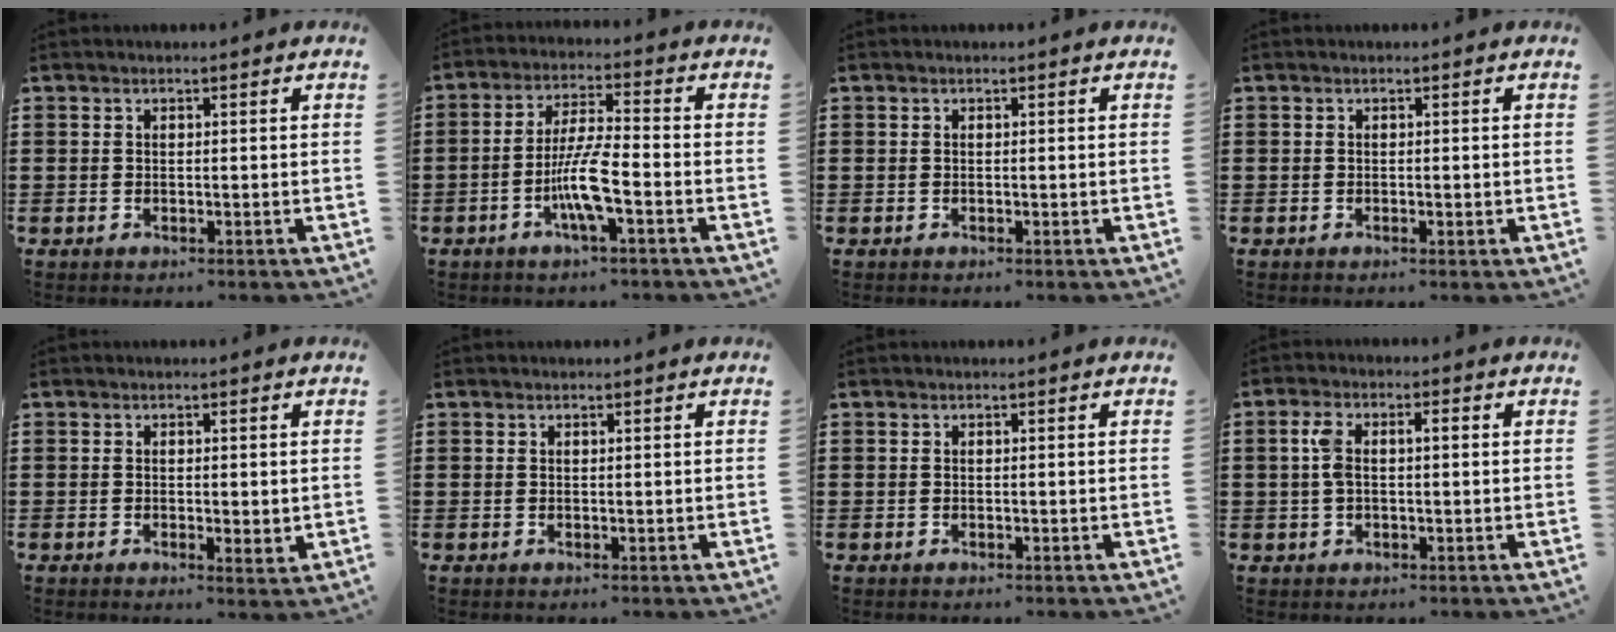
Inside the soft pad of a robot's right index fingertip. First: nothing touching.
{"total": 7.2, "force": [-2.6, 1.0, 6.6], "torque": [-0.138, -0.010, -0.054]}
{"total": 0.0}
{"total": 0.5, "force": [-0.1, 0.1, 0.5], "torque": [-0.010, -0.003, -0.001]}
{"total": 1.1, "force": [0.1, 0.4, 1.0], "torque": [-0.019, 0.002, 0.001]}
{"total": 0.0}
{"total": 0.0}
{"total": 4.1, "force": [0.3, 1.7, 3.8], "torque": [-0.088, 0.003, -0.002]}